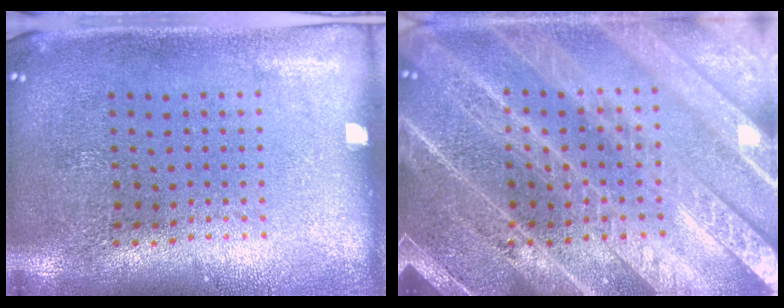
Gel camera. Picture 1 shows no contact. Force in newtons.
{"total": 5.9, "press": 5.8, "slide": 0.7}